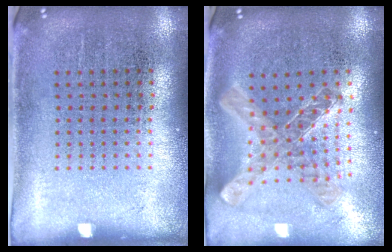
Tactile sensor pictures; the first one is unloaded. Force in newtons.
{"total": 1.1, "press": 1.0, "slide": 0.3}